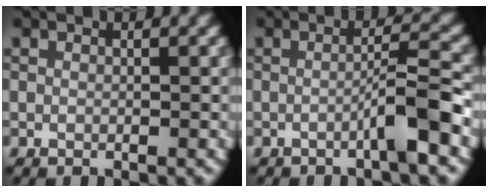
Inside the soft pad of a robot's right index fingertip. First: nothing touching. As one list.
[{"total": 3.7, "force": [-1.5, 0.2, 3.4], "torque": [-0.050, 0.017, -0.035]}]